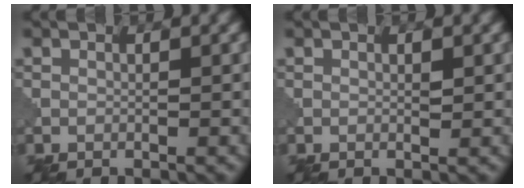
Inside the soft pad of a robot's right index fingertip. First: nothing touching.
{"total": 0.6, "force": [0.2, 0.2, 0.5], "torque": [-0.006, 0.001, 0.002]}